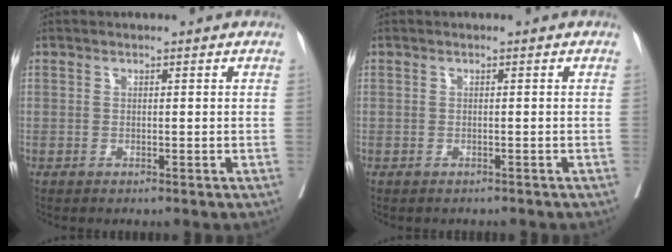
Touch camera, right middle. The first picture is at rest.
{"total": 1.3, "force": [-1.2, 0.4, 0.3], "torque": [-0.008, -0.001, -0.015]}